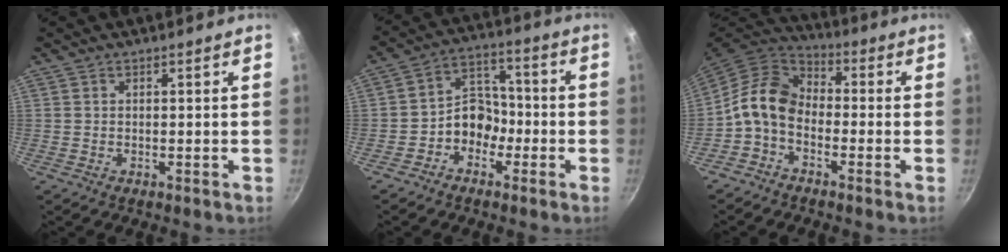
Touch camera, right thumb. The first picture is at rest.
{"total": 7.8, "force": [-3.1, 6.2, 3.6], "torque": [-0.016, 0.047, -0.064]}
{"total": 9.8, "force": [-2.3, 7.0, 6.5], "torque": [-0.108, 0.042, -0.066]}